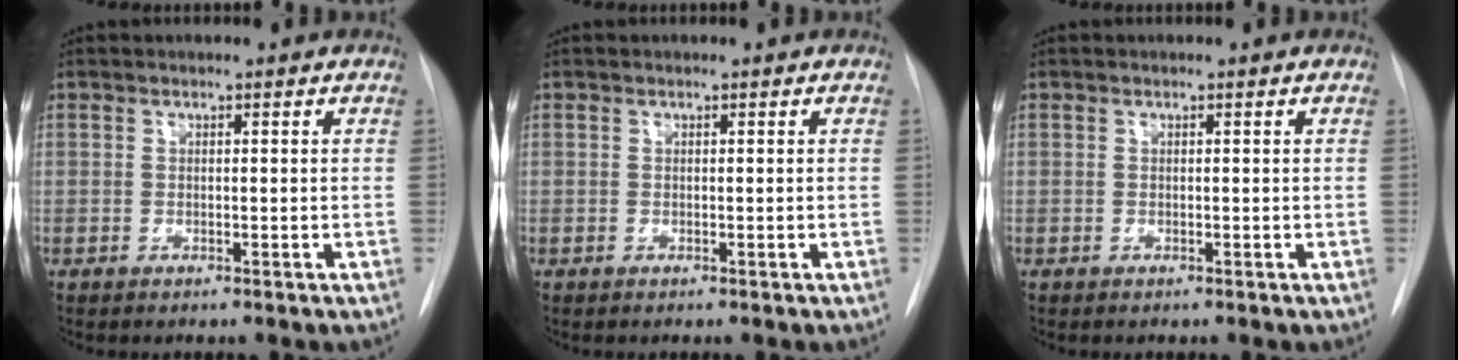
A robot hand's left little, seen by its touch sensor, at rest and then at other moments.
{"total": 0.0}
{"total": 0.0}